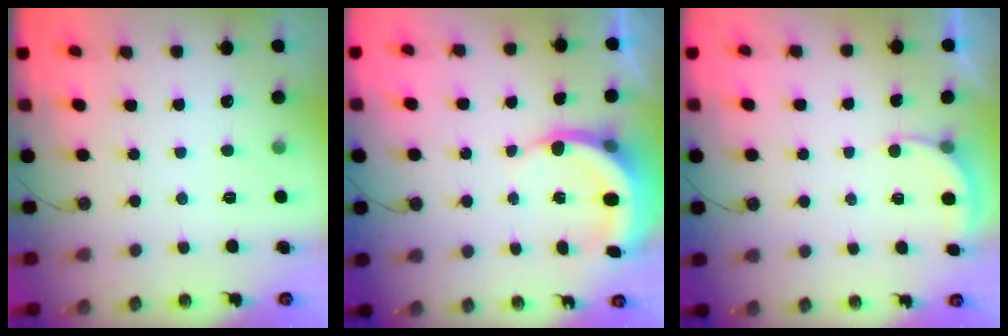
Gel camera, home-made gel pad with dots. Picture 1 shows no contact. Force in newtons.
{"total": 6.3, "press": 6.3, "slide": 0.7}
{"total": 2.9, "press": 2.9, "slide": 0.3}